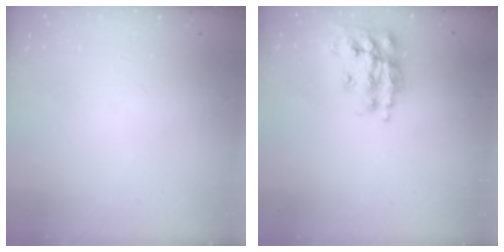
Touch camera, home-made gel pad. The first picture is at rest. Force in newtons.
{"total": 17.7, "press": 17.6, "slide": 1.4}